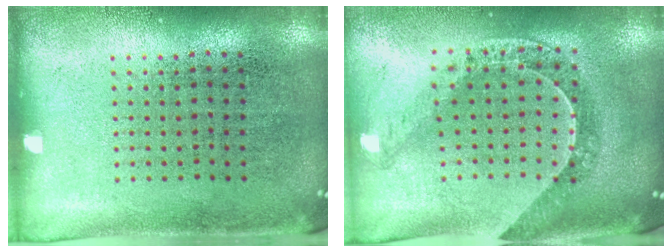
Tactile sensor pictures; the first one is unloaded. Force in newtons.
{"total": 1.2, "press": 1.1, "slide": 0.3}